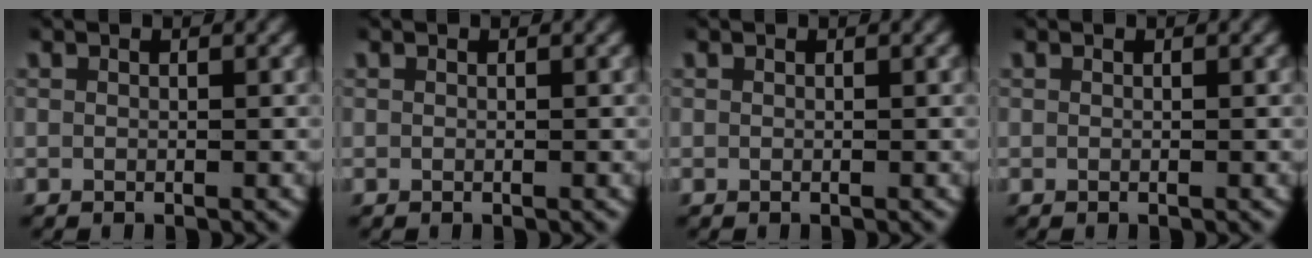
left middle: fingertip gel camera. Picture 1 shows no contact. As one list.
[{"total": 0.0}, {"total": 0.0}, {"total": 0.0}]